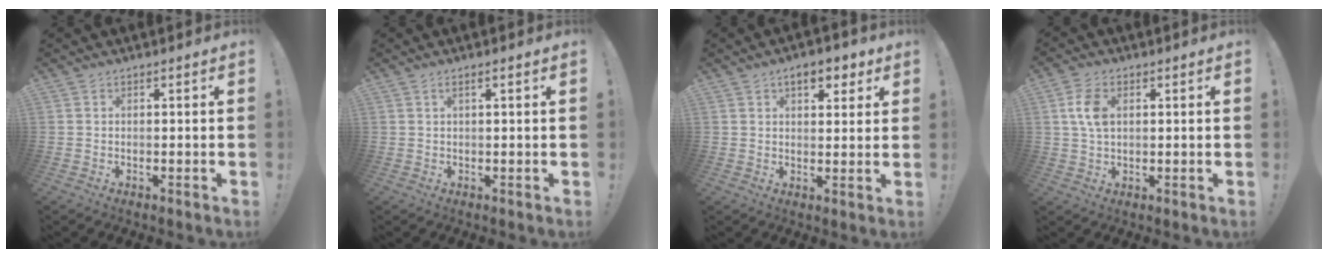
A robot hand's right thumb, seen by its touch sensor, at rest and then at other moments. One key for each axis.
{"total": 1.6, "fx": 0.4, "fy": -0.1, "fz": 1.5, "tx": -0.024, "ty": -0.001, "tz": 0.004}
{"total": 6.6, "fx": 3.7, "fy": 3.4, "fz": 4.3, "tx": -0.047, "ty": -0.008, "tz": 0.060}
{"total": 7.4, "fx": 1.8, "fy": 4.8, "fz": 5.4, "tx": -0.110, "ty": 0.004, "tz": 0.033}